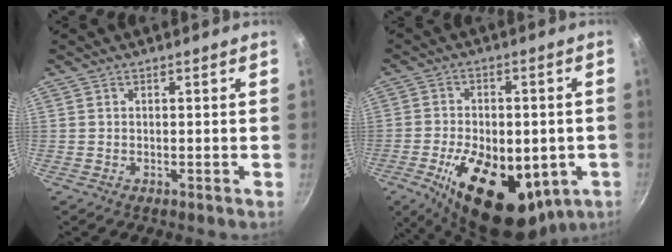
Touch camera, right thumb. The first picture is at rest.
{"total": 22.1, "force": [-6.7, 12.4, 17.0], "torque": [-0.256, -0.001, -0.088]}